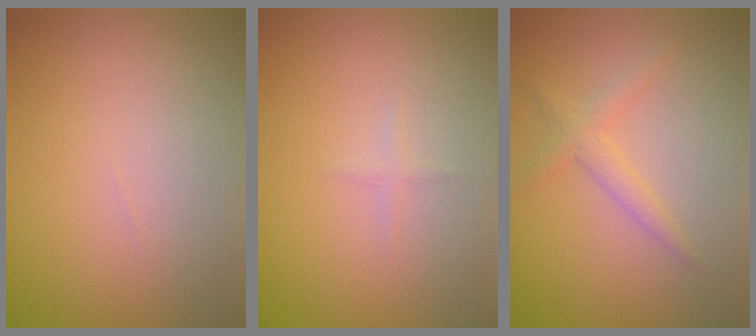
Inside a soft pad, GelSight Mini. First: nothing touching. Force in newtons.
{"total": 0.6, "press": 0.6, "slide": 0.0}
{"total": 1.9, "press": 1.9, "slide": 0.0}